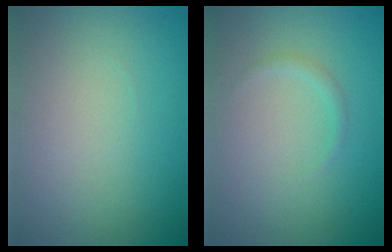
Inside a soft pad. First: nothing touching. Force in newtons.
{"total": 0.7, "press": 0.7, "slide": 0.0}